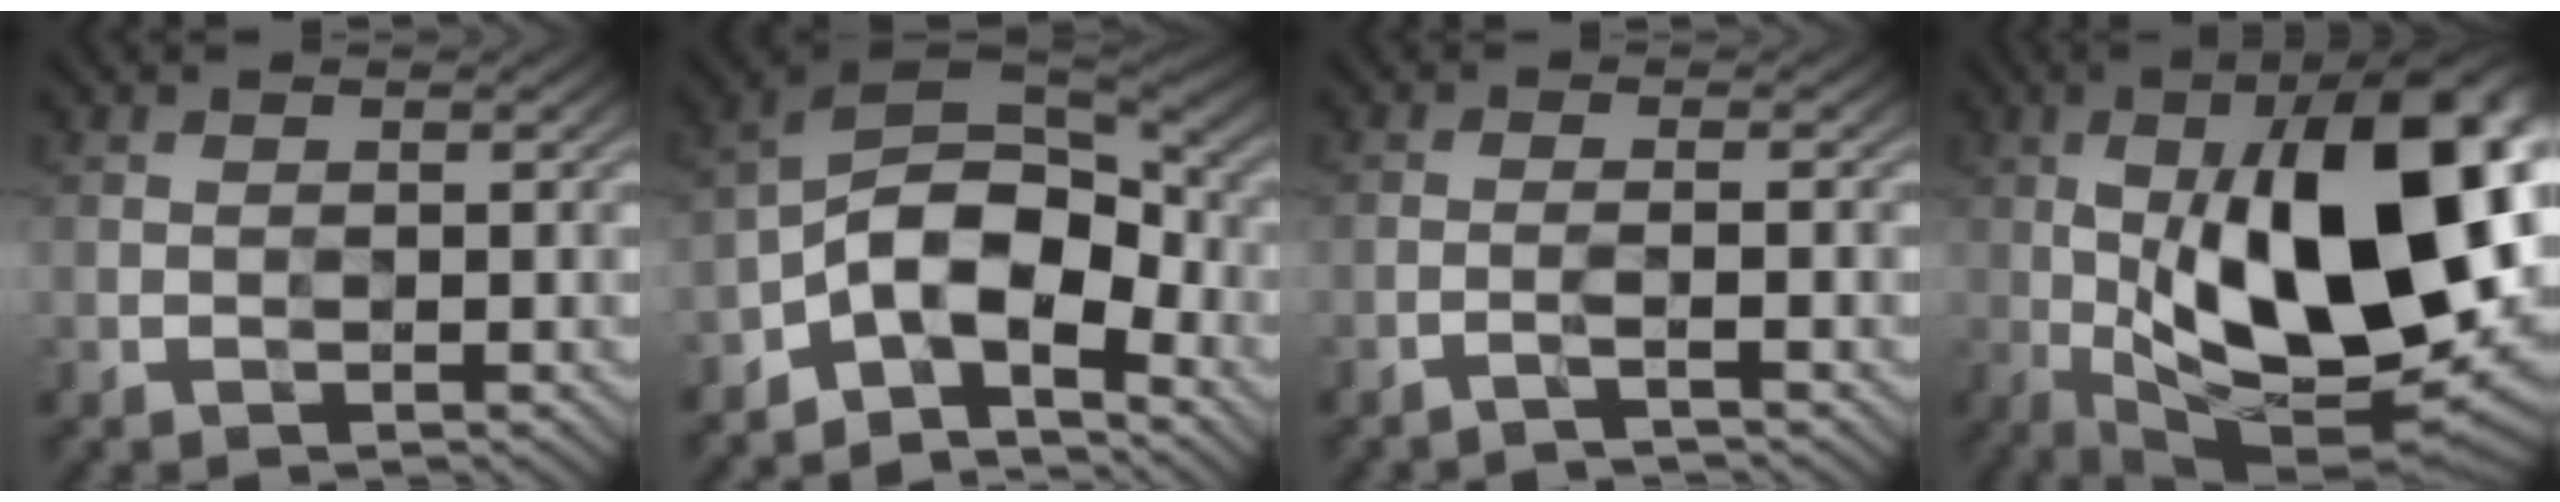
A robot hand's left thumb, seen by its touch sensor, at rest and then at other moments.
{"total": 10.1, "force": [-5.4, 5.0, 6.9], "torque": [-0.117, 0.005, -0.114]}
{"total": 1.5, "force": [-1.2, 0.0, 1.0], "torque": [-0.007, 0.011, -0.037]}
{"total": 21.0, "force": [-0.1, 7.8, 19.6], "torque": [-0.303, 0.025, -0.009]}